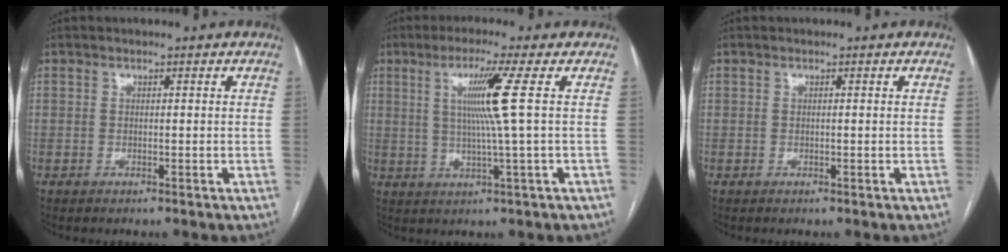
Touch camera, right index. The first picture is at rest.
{"total": 7.3, "force": [1.6, -2.2, 6.8], "torque": [-0.131, -0.003, 0.037]}
{"total": 0.0}